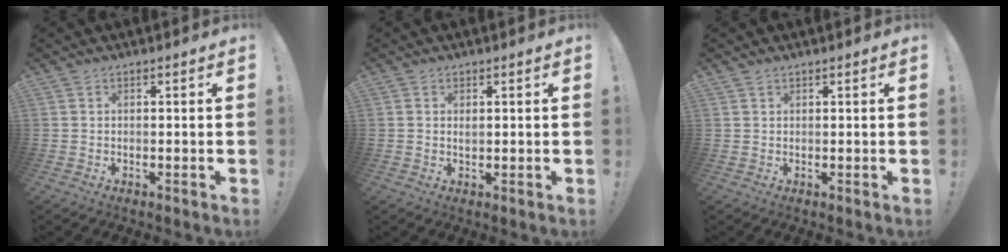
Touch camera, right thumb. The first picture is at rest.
{"total": 0.9, "force": [0.5, 0.6, 0.3], "torque": [0.003, -0.003, 0.008]}
{"total": 0.8, "force": [0.7, 0.2, 0.2], "torque": [-0.001, -0.002, 0.013]}